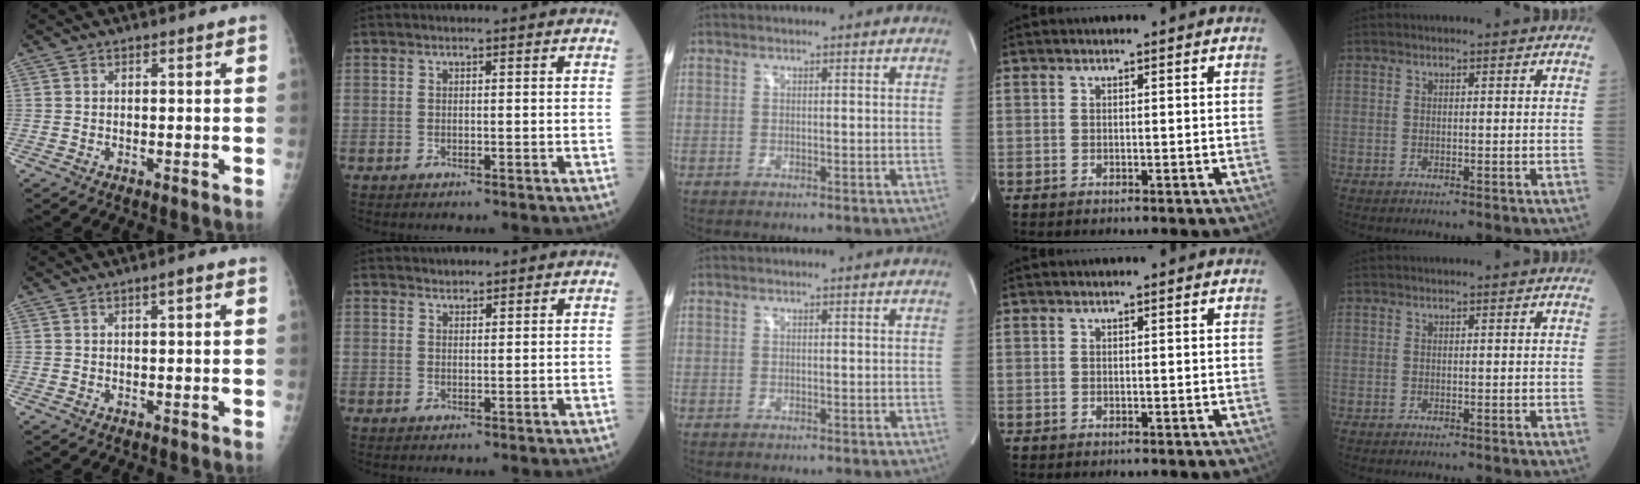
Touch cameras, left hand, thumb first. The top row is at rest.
{"thumb": {"total": 1.7, "force": [0.7, 0.3, 1.5], "torque": [-0.022, 0.003, 0.007]}, "index": {"total": 1.5, "force": [1.4, 0.6, 0.1], "torque": [-0.007, 0.008, 0.024]}}